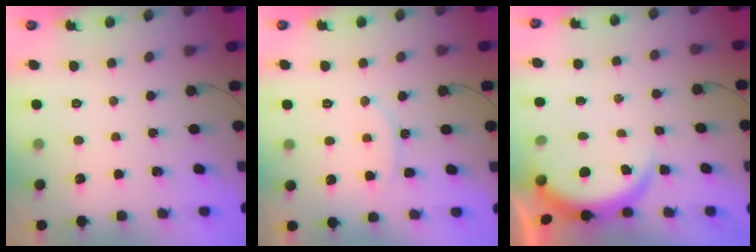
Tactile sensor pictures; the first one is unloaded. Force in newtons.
{"total": 8.0, "press": 8.0, "slide": 0.5}
{"total": 3.9, "press": 3.9, "slide": 0.2}